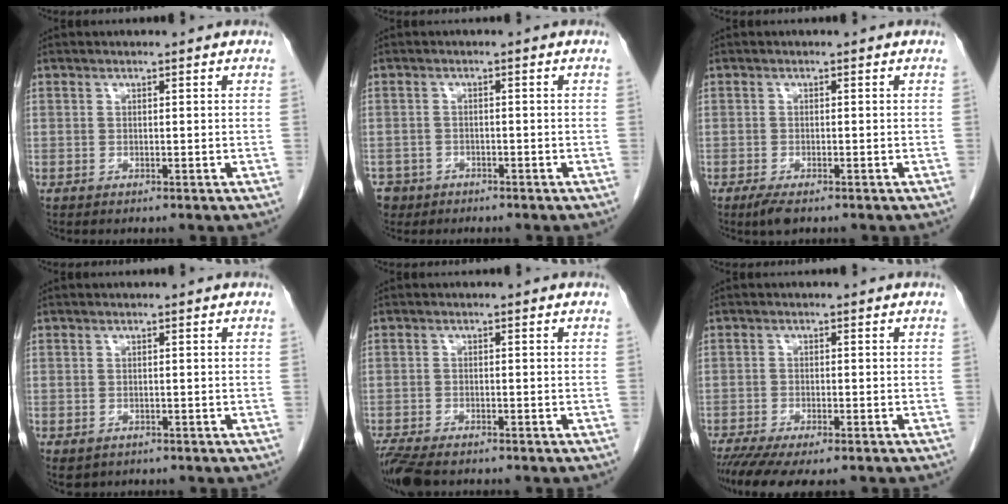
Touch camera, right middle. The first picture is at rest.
{"total": 3.9, "force": [-2.7, 2.8, 0.1], "torque": [-0.004, 0.005, -0.045]}
{"total": 2.6, "force": [-1.8, 0.8, 1.8], "torque": [-0.038, -0.006, -0.028]}
{"total": 2.0, "force": [-1.1, 1.5, 0.6], "torque": [-0.010, -0.001, -0.008]}
{"total": 6.5, "force": [-5.3, 1.9, 3.3], "torque": [-0.062, -0.016, -0.091]}
{"total": 8.6, "force": [-6.7, 1.9, 5.1], "torque": [-0.076, -0.015, -0.104]}